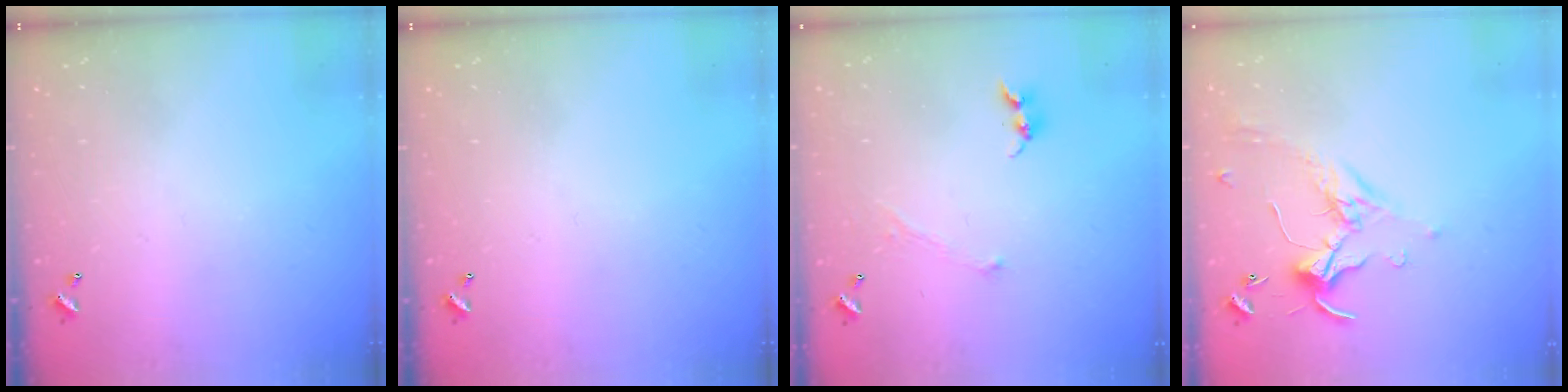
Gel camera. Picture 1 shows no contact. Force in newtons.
{"total": 0.0}
{"total": 0.8, "press": 0.7, "slide": 0.3}
{"total": 0.0}